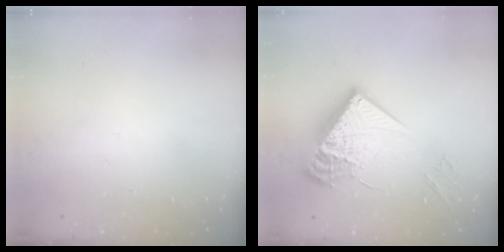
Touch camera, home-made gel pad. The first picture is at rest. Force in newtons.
{"total": 20.7, "press": 20.5, "slide": 2.3}